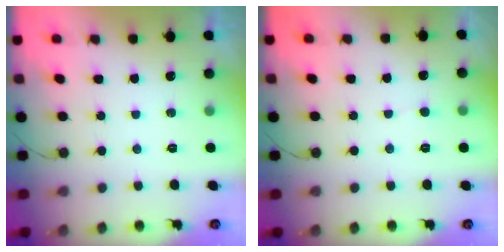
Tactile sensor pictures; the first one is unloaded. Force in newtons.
{"total": 2.4, "press": 2.4, "slide": 0.3}